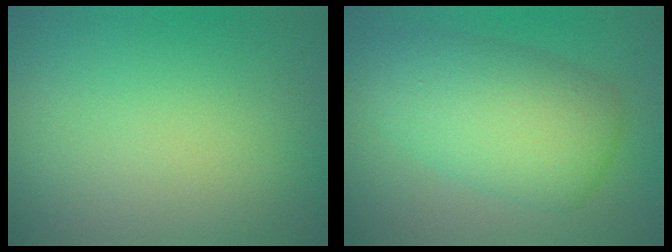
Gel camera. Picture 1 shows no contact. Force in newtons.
{"total": 6.9, "press": 6.9, "slide": 0.2}